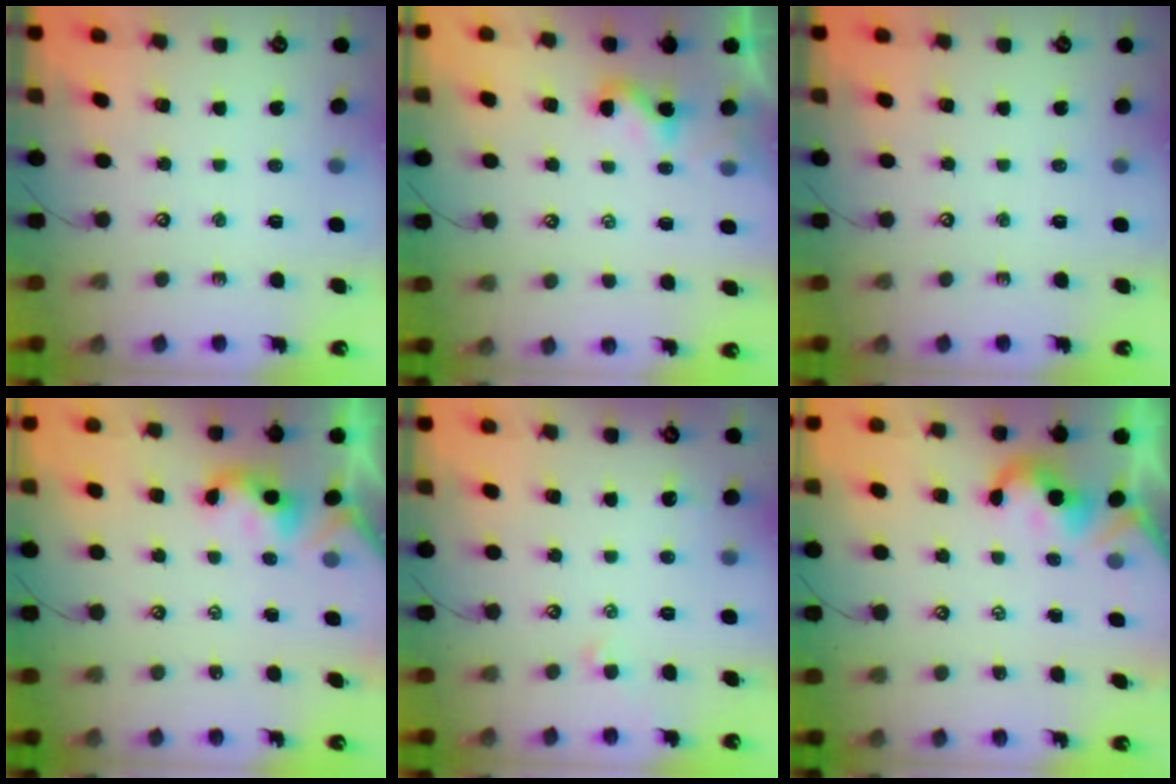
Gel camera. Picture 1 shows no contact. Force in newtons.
{"total": 2.3, "press": 2.3, "slide": 0.2}
{"total": 0.0}
{"total": 2.4, "press": 2.4, "slide": 0.2}
{"total": 0.8, "press": 0.7, "slide": 0.4}
{"total": 1.9, "press": 1.8, "slide": 0.5}